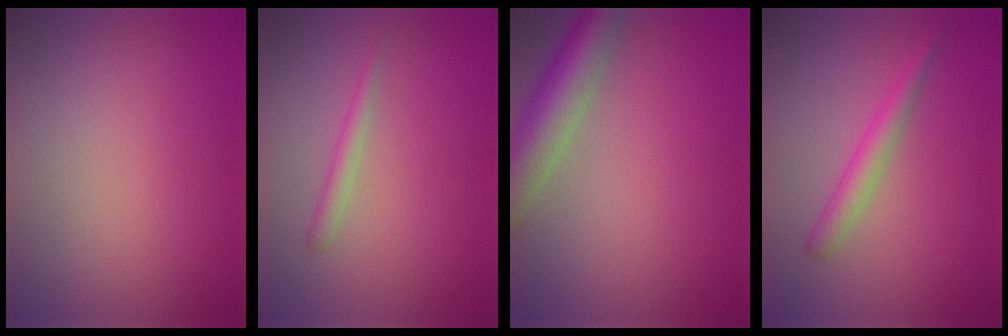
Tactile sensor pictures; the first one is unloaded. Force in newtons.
{"total": 1.2, "press": 1.2, "slide": 0.1}
{"total": 5.8, "press": 5.8, "slide": 0.5}
{"total": 2.3, "press": 2.3, "slide": 0.0}